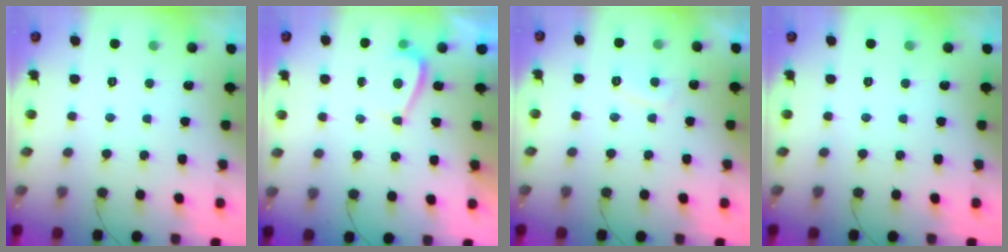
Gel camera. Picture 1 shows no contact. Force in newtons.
{"total": 1.4, "press": 1.3, "slide": 0.5}
{"total": 2.9, "press": 2.8, "slide": 0.8}
{"total": 0.0}